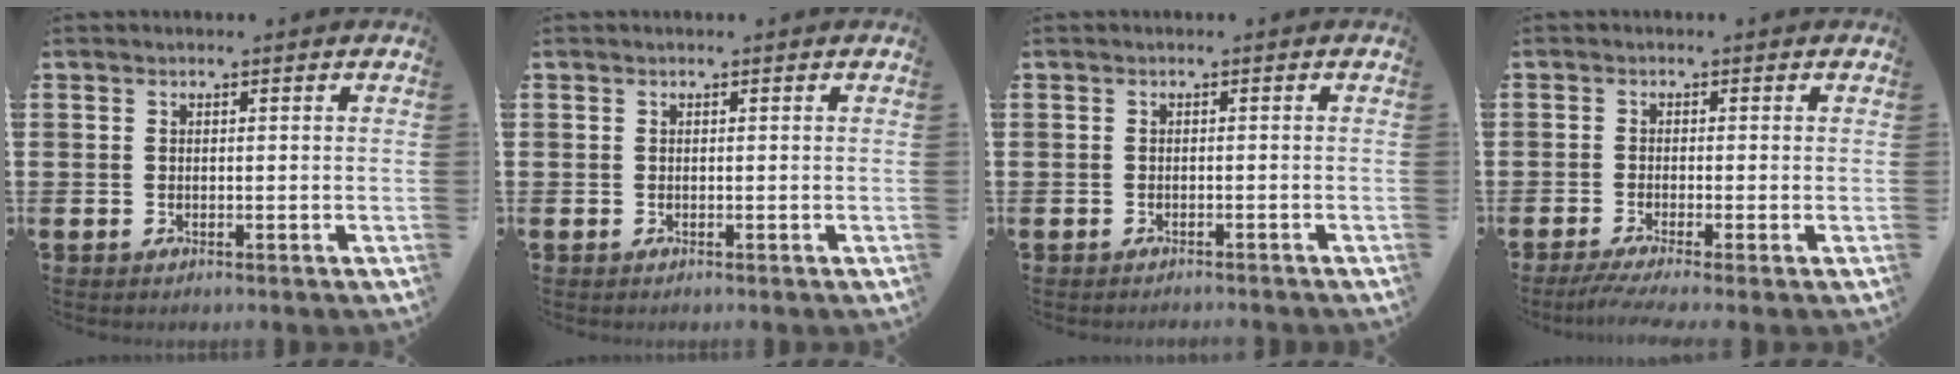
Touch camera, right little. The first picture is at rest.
{"total": 0.0}
{"total": 0.6, "force": [-0.6, -0.1, 0.0], "torque": [0.001, -0.001, -0.012]}
{"total": 1.8, "force": [-1.1, 0.0, 1.5], "torque": [-0.026, -0.002, -0.020]}